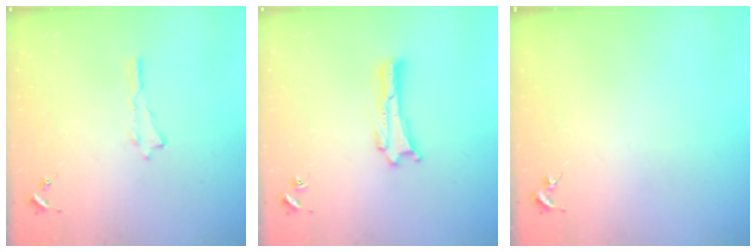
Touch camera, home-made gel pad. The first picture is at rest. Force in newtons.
{"total": 0.0}
{"total": 0.0}